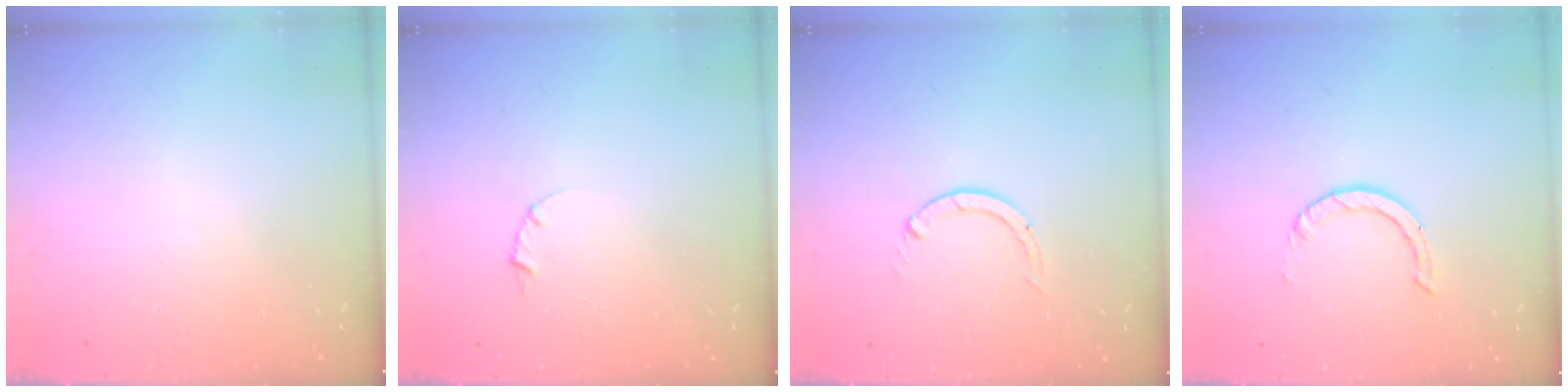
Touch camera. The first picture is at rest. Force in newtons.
{"total": 1.0, "press": 1.0, "slide": 0.3}
{"total": 0.0}
{"total": 0.8, "press": 0.8, "slide": 0.1}